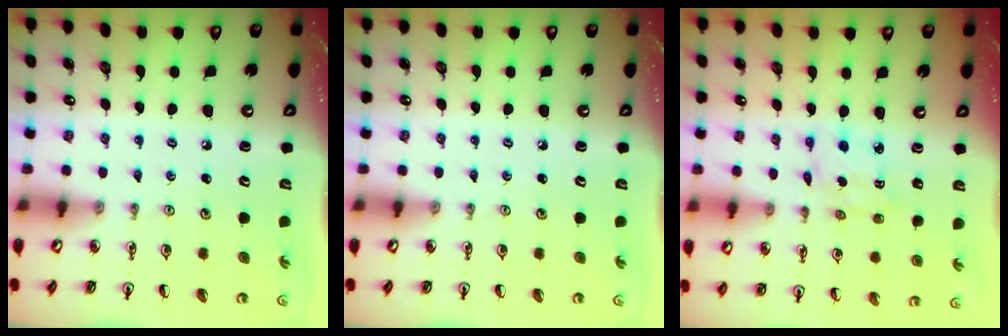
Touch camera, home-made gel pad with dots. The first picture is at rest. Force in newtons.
{"total": 0.0}
{"total": 2.9, "press": 2.9, "slide": 0.4}